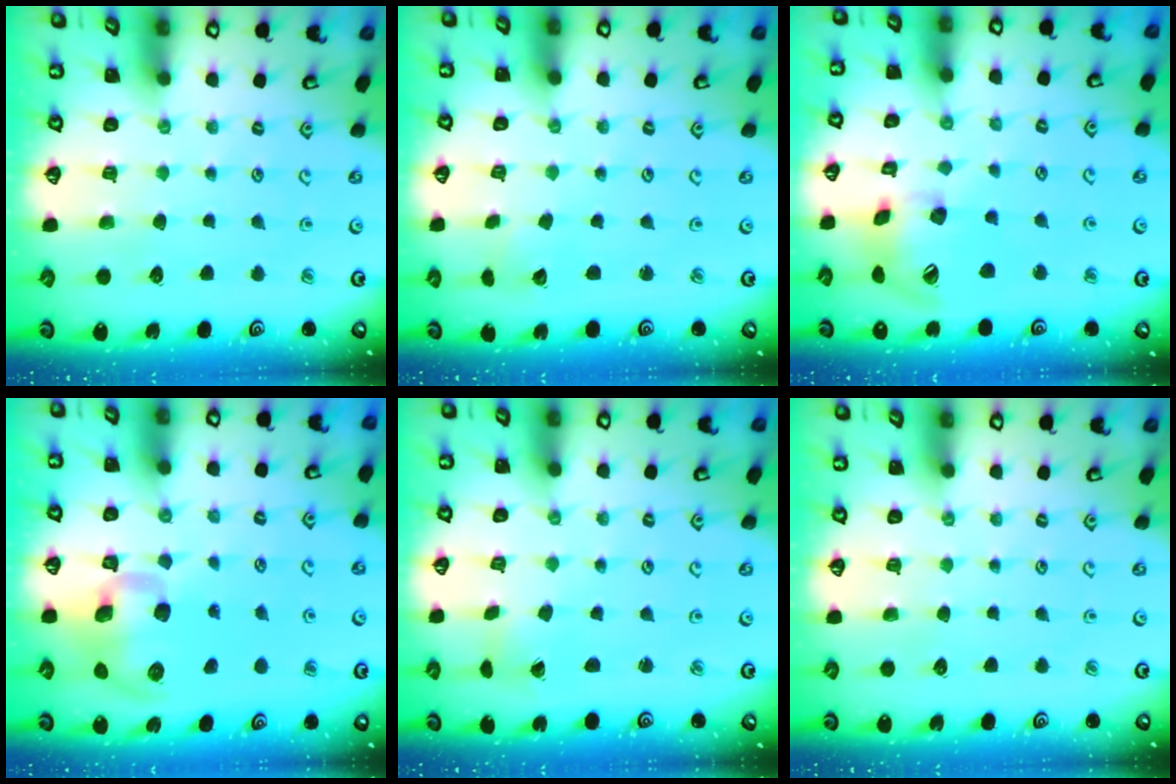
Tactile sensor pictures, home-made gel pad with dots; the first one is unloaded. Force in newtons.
{"total": 1.7, "press": 1.7, "slide": 0.1}
{"total": 16.7, "press": 16.5, "slide": 2.3}
{"total": 11.6, "press": 11.5, "slide": 1.9}
{"total": 1.2, "press": 1.2, "slide": 0.1}
{"total": 0.0}